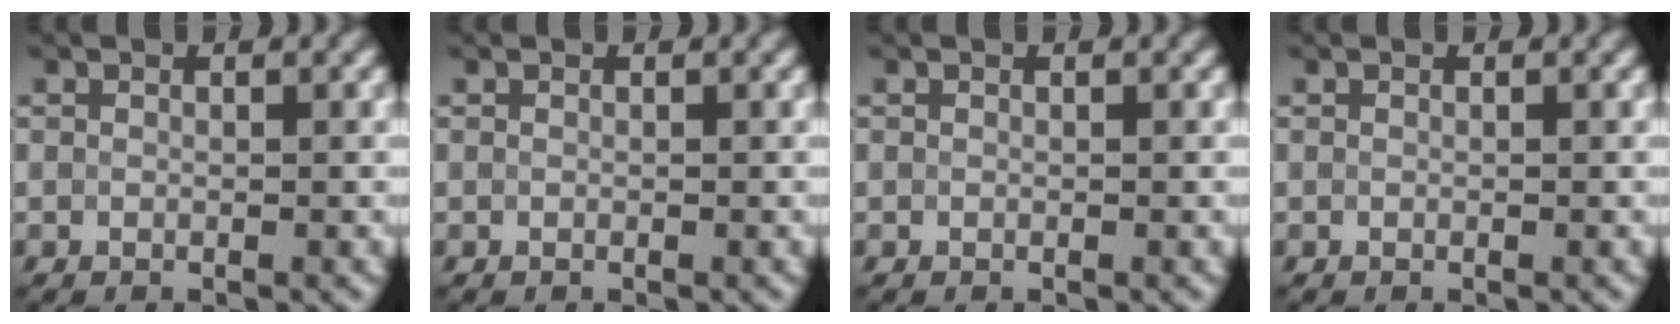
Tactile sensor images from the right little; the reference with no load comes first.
{"total": 0.0}
{"total": 0.0}
{"total": 0.0}